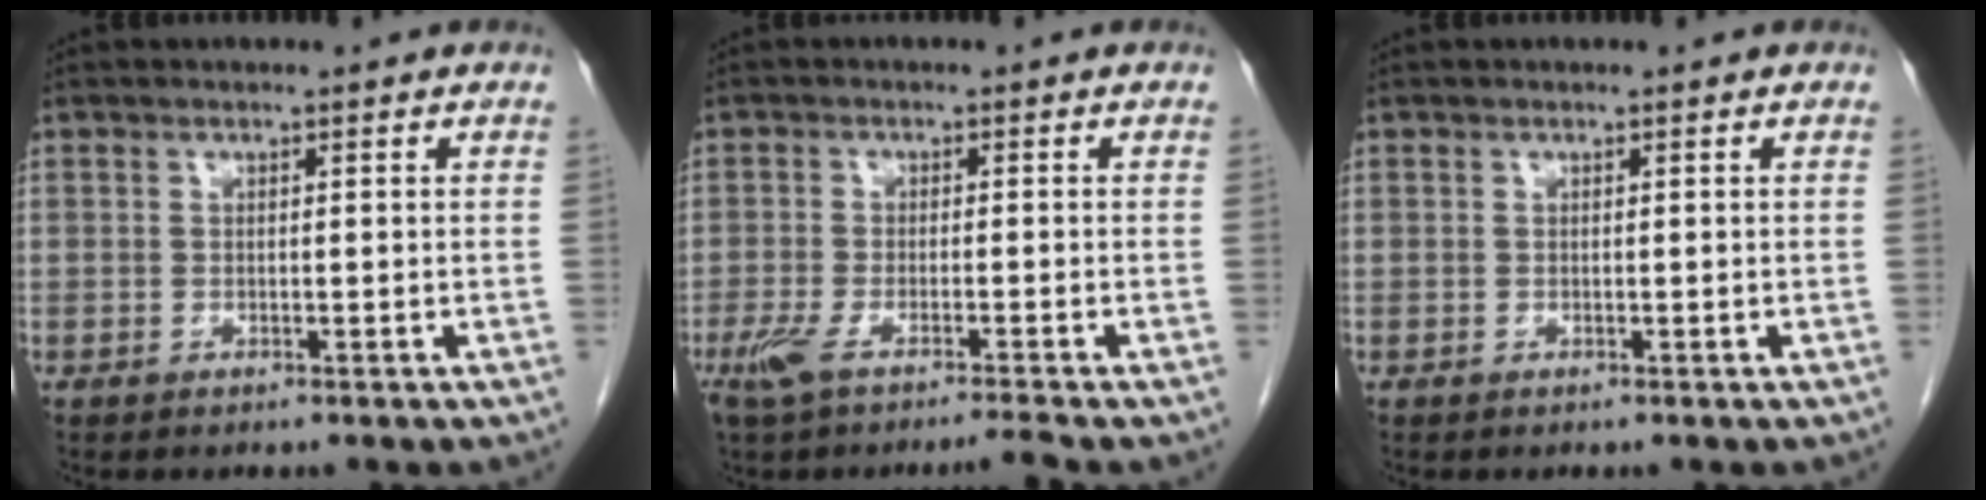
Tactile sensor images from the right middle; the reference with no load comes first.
{"total": 5.2, "force": [-3.9, -0.1, 3.5], "torque": [-0.065, -0.010, -0.074]}
{"total": 0.0}